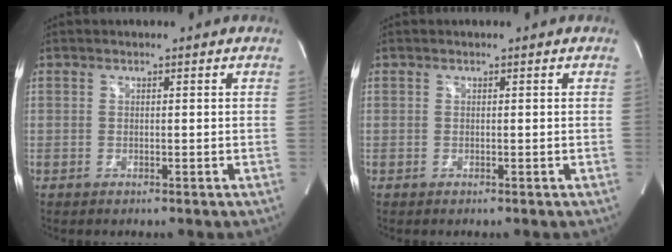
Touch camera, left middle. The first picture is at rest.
{"total": 0.0}